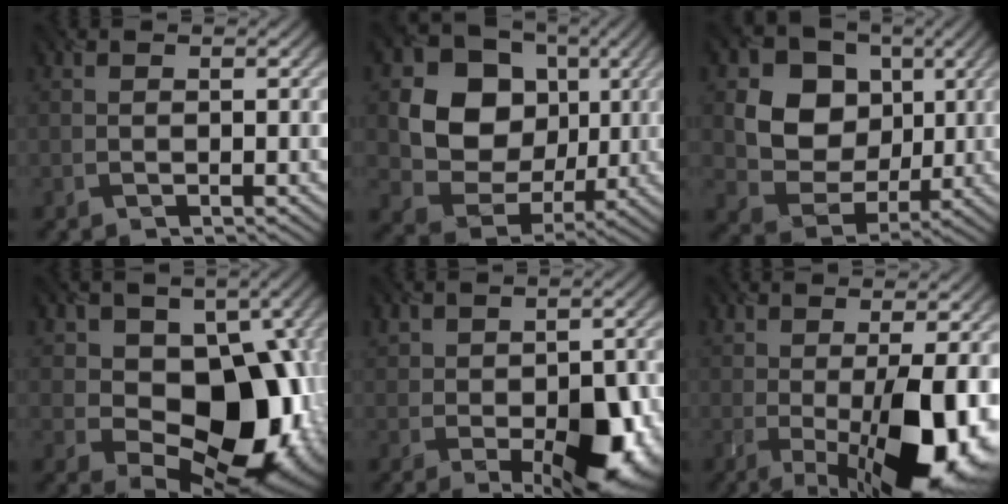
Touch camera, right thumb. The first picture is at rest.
{"total": 12.0, "force": [2.3, 10.3, 5.7], "torque": [-0.133, -0.002, 0.033]}
{"total": 10.5, "force": [2.8, 8.9, 4.7], "torque": [-0.127, 0.003, 0.053]}
{"total": 15.1, "force": [-0.4, 10.8, 10.5], "torque": [-0.130, -0.026, 0.003]}
{"total": 10.3, "force": [-2.4, 6.1, 7.9], "torque": [-0.113, -0.026, -0.018]}
{"total": 12.9, "force": [-2.6, 4.3, 11.9], "torque": [-0.178, -0.009, -0.027]}